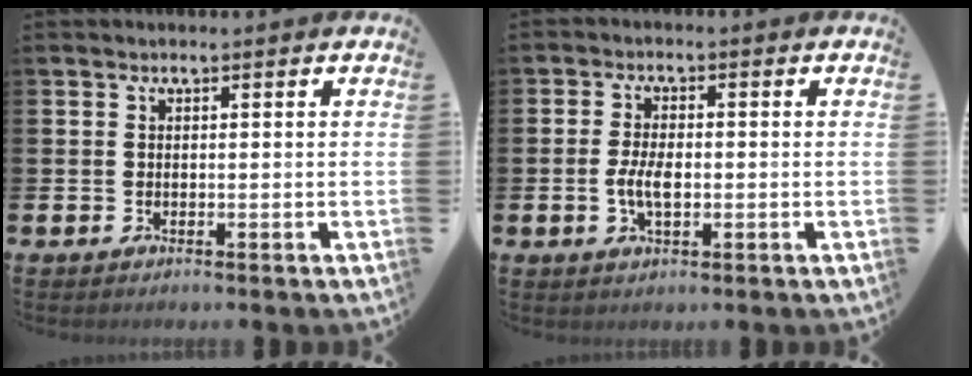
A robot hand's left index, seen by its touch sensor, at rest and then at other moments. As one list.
[{"total": 3.8, "force": [-0.5, 1.7, 3.4], "torque": [-0.060, -0.003, -0.015]}]